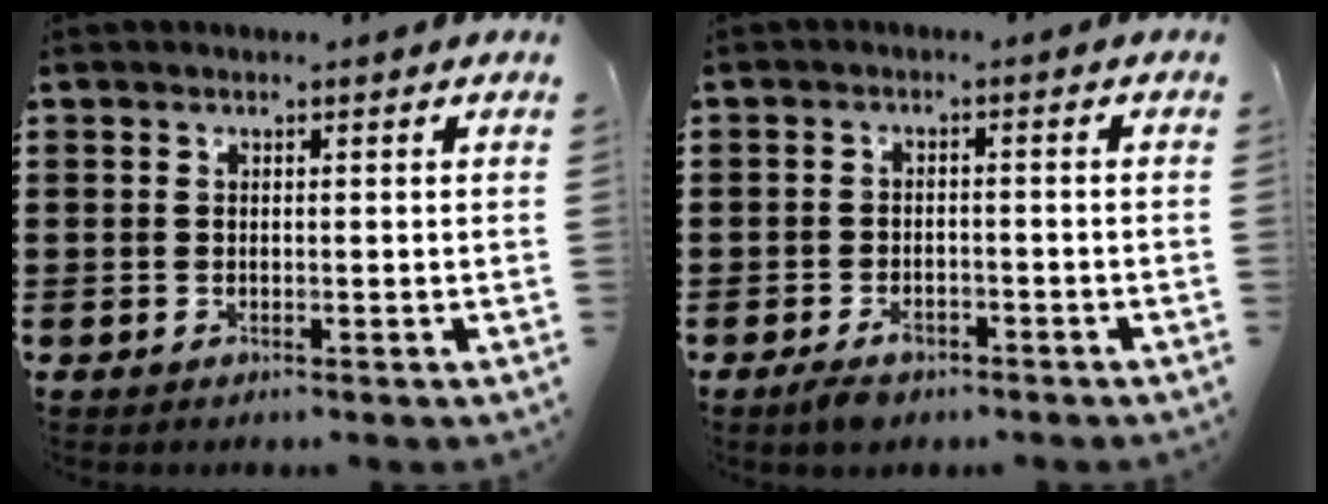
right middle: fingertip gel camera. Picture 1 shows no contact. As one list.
[{"total": 2.8, "force": [-1.9, 1.3, 1.5], "torque": [-0.034, 0.000, -0.039]}]